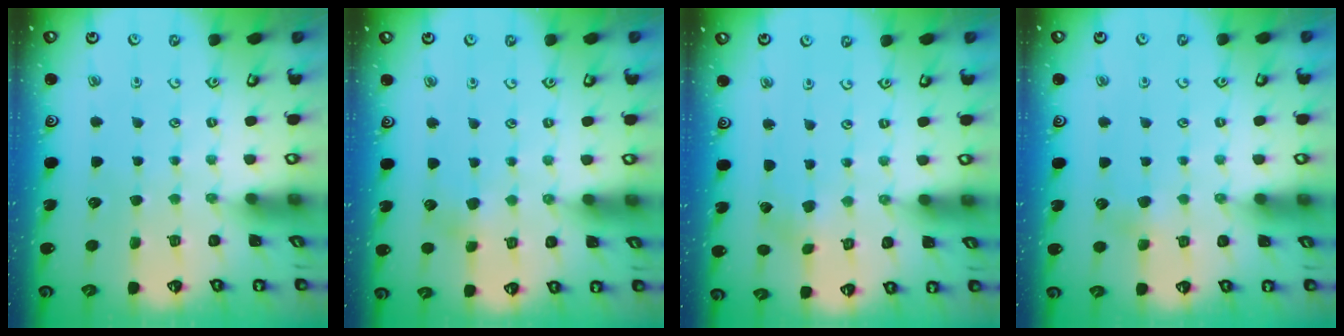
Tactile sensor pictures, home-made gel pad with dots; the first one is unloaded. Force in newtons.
{"total": 3.4, "press": 3.4, "slide": 0.3}
{"total": 0.5, "press": 0.5, "slide": 0.0}
{"total": 2.6, "press": 2.6, "slide": 0.5}